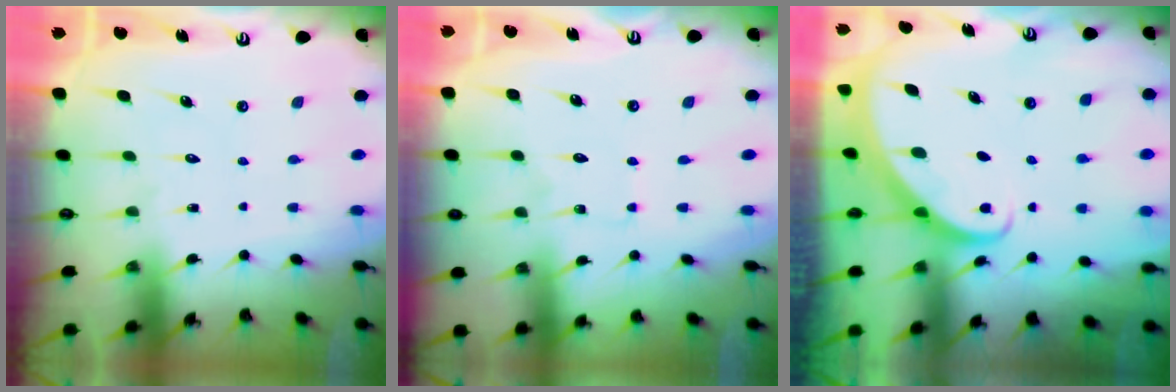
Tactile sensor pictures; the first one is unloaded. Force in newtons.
{"total": 1.2, "press": 1.2, "slide": 0.2}
{"total": 2.6, "press": 2.6, "slide": 0.2}